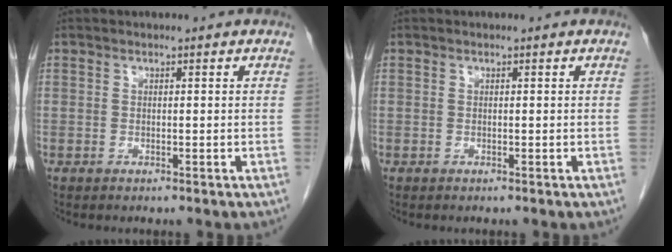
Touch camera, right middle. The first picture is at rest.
{"total": 0.0}